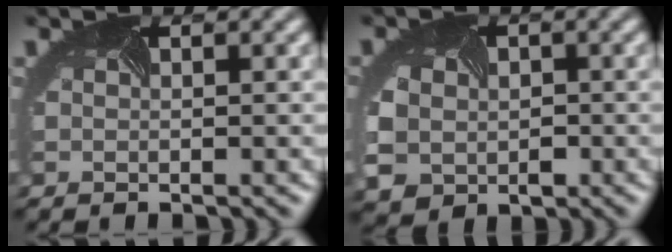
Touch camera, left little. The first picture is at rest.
{"total": 4.9, "force": [-0.9, 4.2, 2.3], "torque": [-0.056, -0.014, -0.008]}